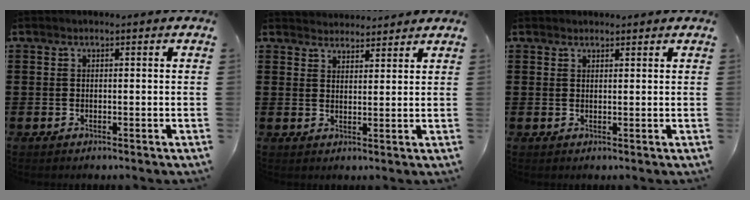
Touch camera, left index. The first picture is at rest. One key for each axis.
{"total": 2.8, "fx": 2.7, "fy": 0.3, "fz": -0.5, "tx": 0.001, "ty": -0.007, "tz": 0.053}
{"total": 1.2, "fx": 1.2, "fy": 0.4, "fz": 0.1, "tx": -0.003, "ty": 0.001, "tz": 0.023}